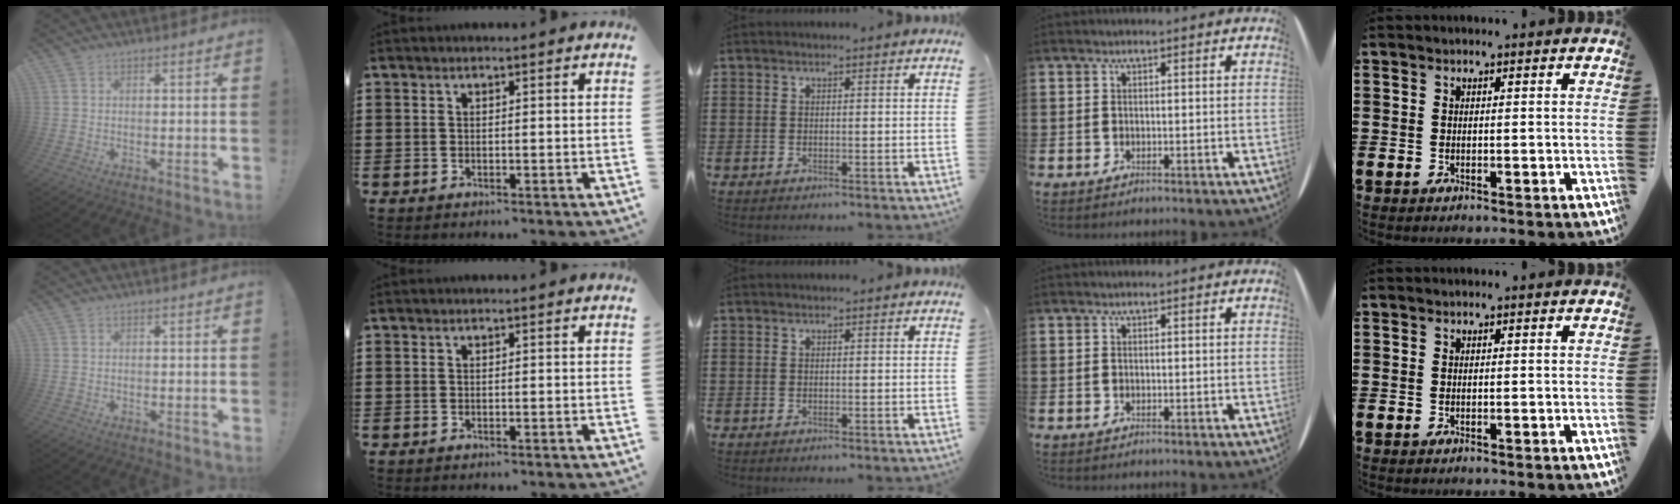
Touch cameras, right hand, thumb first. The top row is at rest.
{}